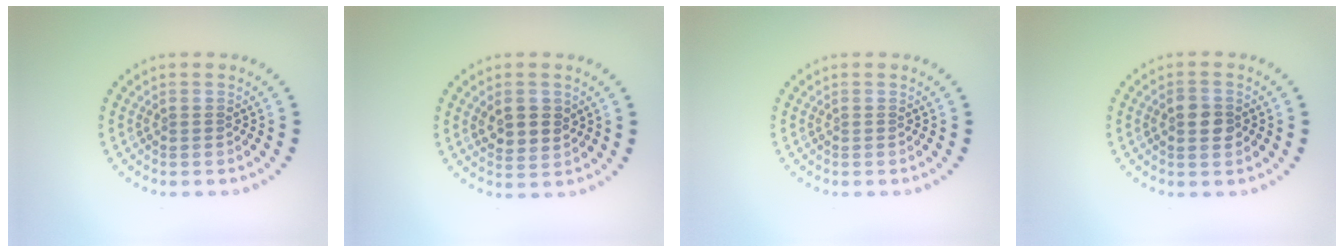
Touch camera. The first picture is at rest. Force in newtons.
{"total": 2.7, "press": 2.6, "slide": 0.7}
{"total": 0.0}
{"total": 2.6, "press": 2.6, "slide": 0.1}